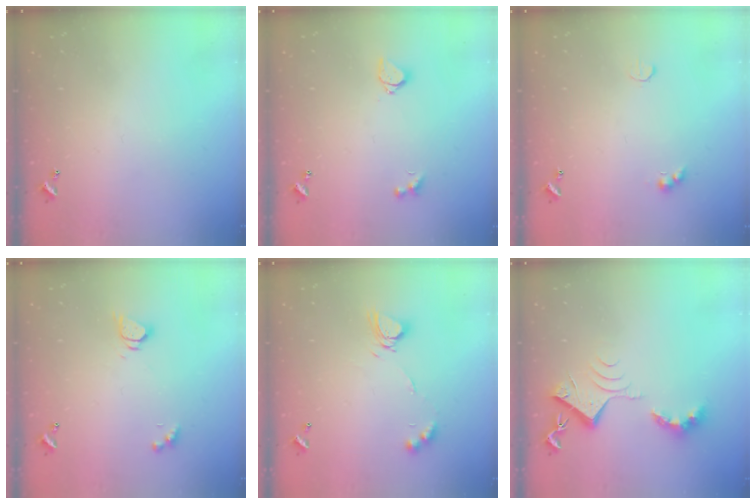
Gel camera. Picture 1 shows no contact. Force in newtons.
{"total": 3.0, "press": 2.9, "slide": 0.8}
{"total": 2.6, "press": 2.4, "slide": 0.8}
{"total": 2.7, "press": 2.7, "slide": 0.3}
{"total": 8.2, "press": 8.2, "slide": 0.4}
{"total": 8.8, "press": 8.8, "slide": 0.6}